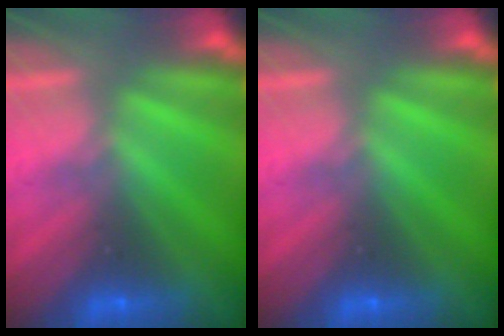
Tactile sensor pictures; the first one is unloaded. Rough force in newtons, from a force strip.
{"total": 0.0}